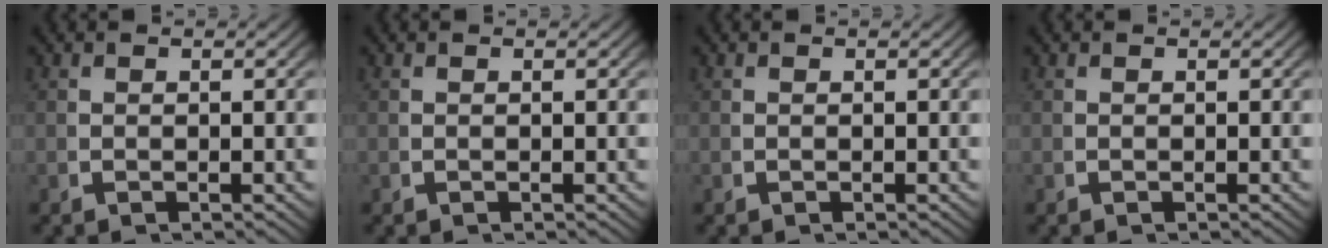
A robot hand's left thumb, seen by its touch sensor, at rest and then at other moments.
{"total": 0.0}
{"total": 0.0}
{"total": 0.0}